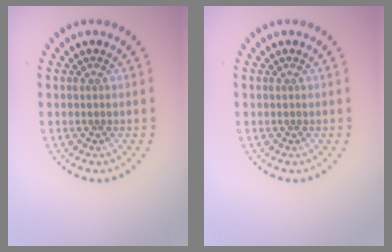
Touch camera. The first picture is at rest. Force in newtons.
{"total": 0.0}